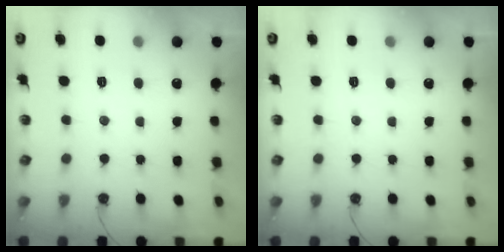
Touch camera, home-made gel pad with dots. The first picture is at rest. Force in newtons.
{"total": 0.0}